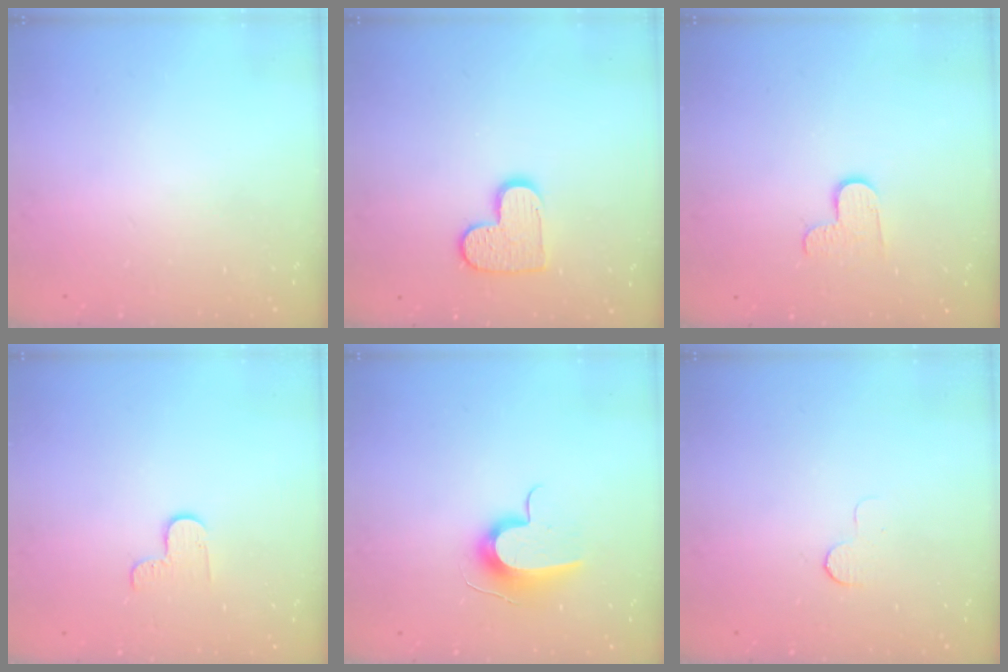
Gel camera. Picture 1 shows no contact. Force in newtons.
{"total": 10.4, "press": 10.4, "slide": 0.6}
{"total": 5.5, "press": 5.5, "slide": 0.4}
{"total": 3.8, "press": 3.8, "slide": 0.4}
{"total": 10.8, "press": 10.8, "slide": 0.2}
{"total": 3.7, "press": 3.7, "slide": 0.3}